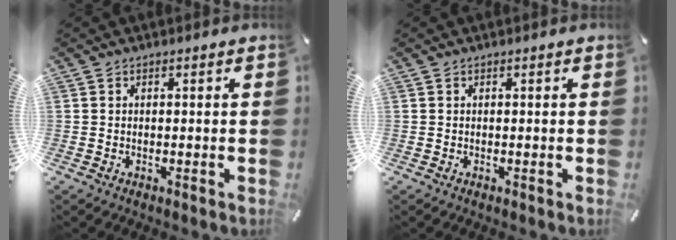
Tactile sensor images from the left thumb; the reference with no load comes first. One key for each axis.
{"total": 0.0}